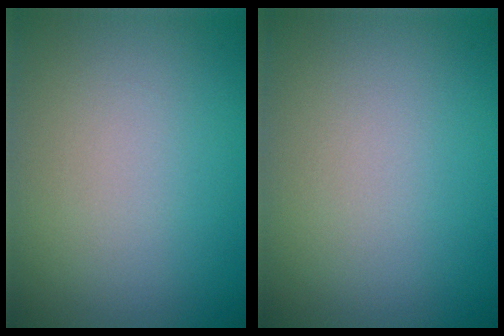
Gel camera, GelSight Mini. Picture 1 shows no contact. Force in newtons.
{"total": 0.0}